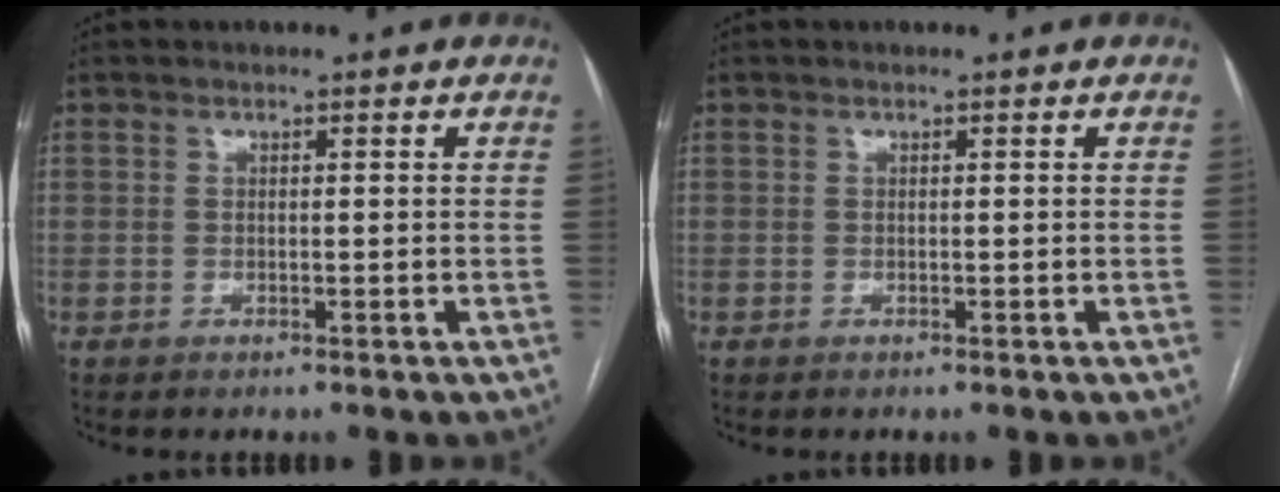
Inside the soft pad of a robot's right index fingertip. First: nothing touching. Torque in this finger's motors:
{"motor_torque": [0.00, 0.00, 0.00, 0.00]}